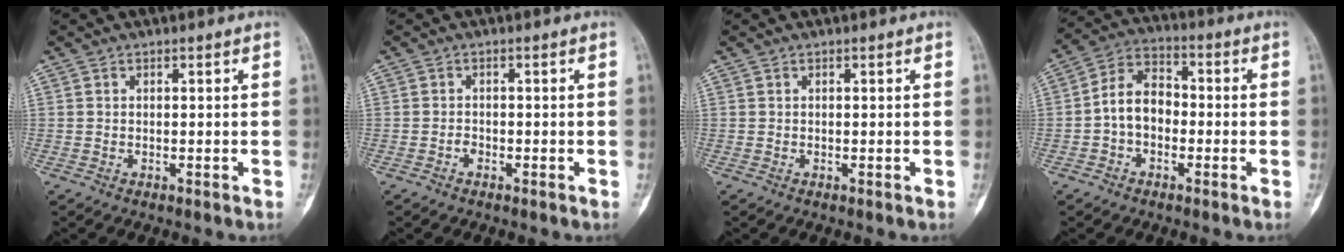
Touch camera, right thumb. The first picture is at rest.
{"total": 1.0, "force": [-0.7, 0.7, 0.4], "torque": [-0.004, 0.004, -0.015]}
{"total": 0.0}
{"total": 8.8, "force": [-1.4, 6.3, 6.0], "torque": [-0.091, 0.033, -0.040]}